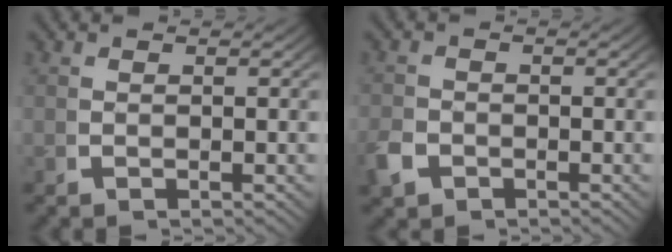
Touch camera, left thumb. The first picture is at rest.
{"total": 2.4, "force": [-1.6, 1.6, 0.8], "torque": [-0.026, -0.009, -0.029]}